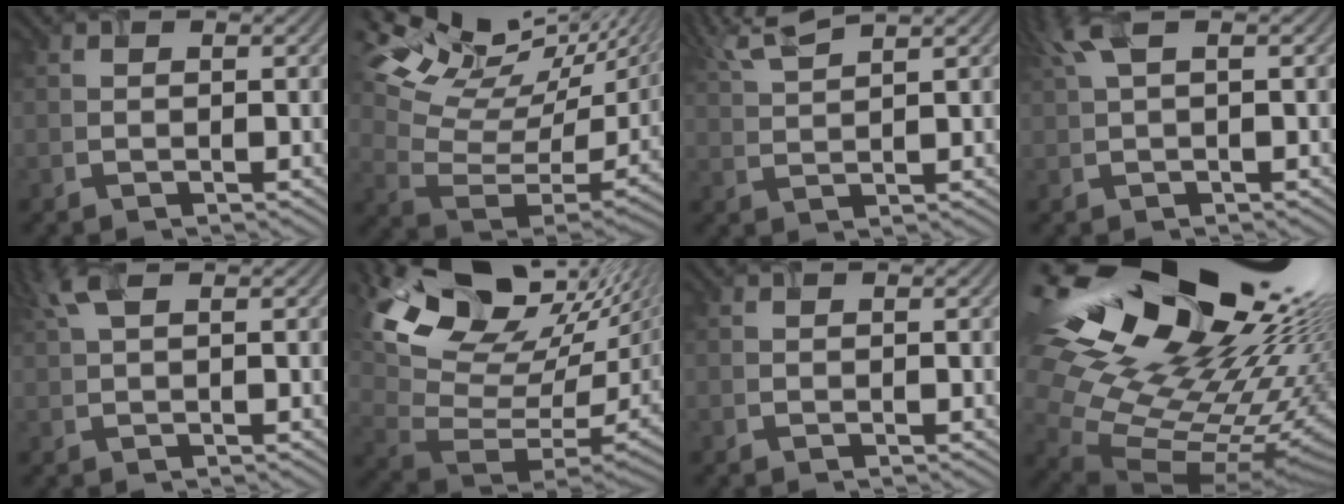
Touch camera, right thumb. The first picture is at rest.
{"total": 18.5, "force": [13.5, 7.2, 10.3], "torque": [-0.229, 0.032, 0.202]}
{"total": 5.6, "force": [3.9, 0.9, 3.9], "torque": [-0.086, 0.022, 0.083]}
{"total": 4.0, "force": [1.7, 0.9, 3.5], "torque": [-0.079, 0.018, 0.033]}
{"total": 3.0, "force": [1.5, 0.7, 2.5], "torque": [-0.057, 0.011, 0.030]}
{"total": 18.4, "force": [9.9, 9.5, 12.2], "torque": [-0.244, 0.012, 0.204]}
{"total": 0.0}
{"total": 23.3, "force": [8.9, 14.6, 15.8], "torque": [-0.332, 0.010, 0.143]}